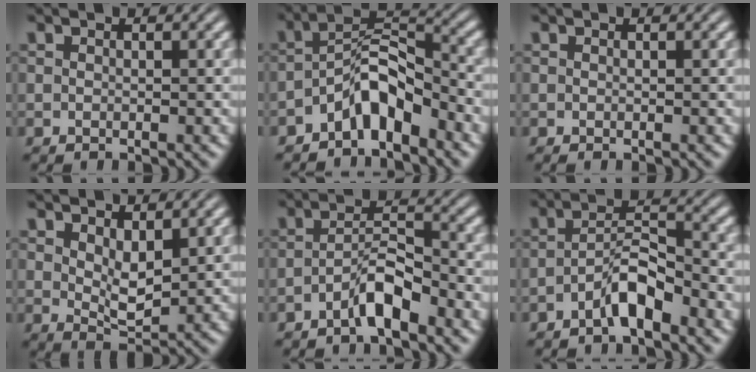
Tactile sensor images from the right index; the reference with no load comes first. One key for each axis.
{"total": 5.0, "fx": -2.6, "fy": 2.0, "fz": 3.8, "tx": -0.050, "ty": -0.013, "tz": -0.038}
{"total": 0.0}
{"total": 2.5, "fx": 1.5, "fy": 0.0, "fz": 1.9, "tx": -0.018, "ty": -0.021, "tz": 0.038}
{"total": 3.3, "fx": -2.5, "fy": 0.1, "fz": 2.2, "tx": -0.019, "ty": -0.006, "tz": -0.039}
{"total": 3.5, "fx": -2.5, "fy": 0.4, "fz": 2.3, "tx": -0.018, "ty": -0.005, "tz": -0.040}